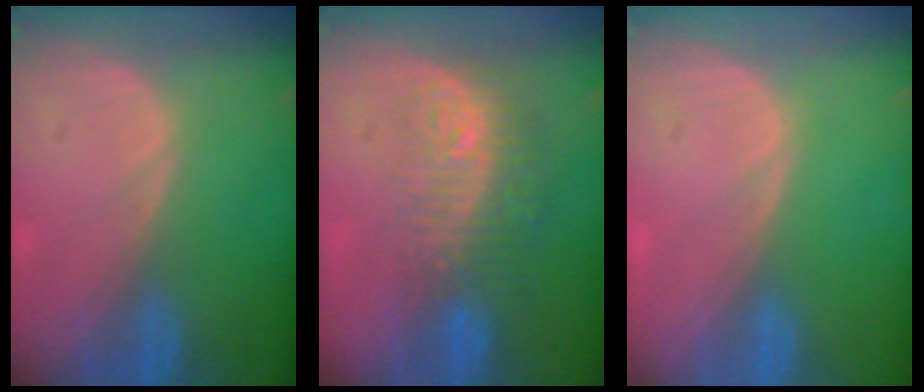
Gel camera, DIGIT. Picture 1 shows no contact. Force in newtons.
{"total": 9.7, "press": 8.0, "slide": 5.5}
{"total": 0.0}